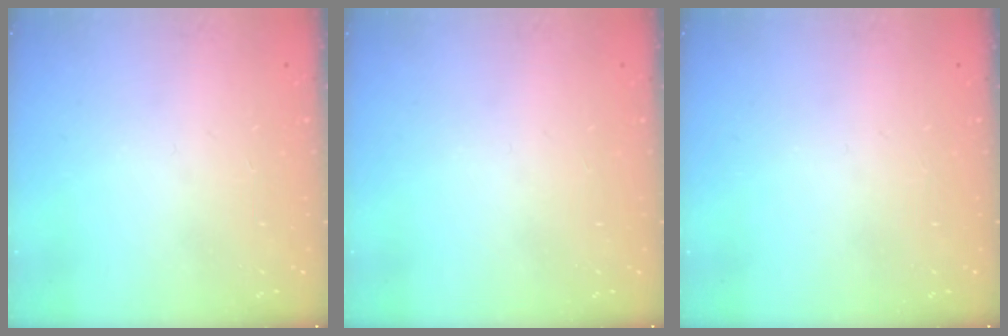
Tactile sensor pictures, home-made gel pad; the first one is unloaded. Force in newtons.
{"total": 0.0}
{"total": 0.0}